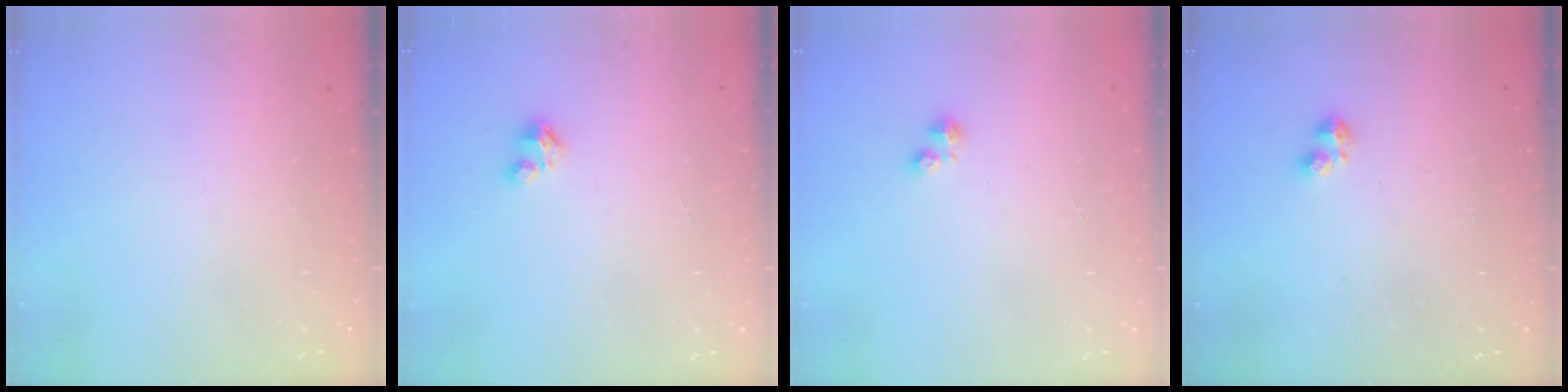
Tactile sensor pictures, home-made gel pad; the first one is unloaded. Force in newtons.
{"total": 1.6, "press": 1.6, "slide": 0.1}
{"total": 1.9, "press": 1.8, "slide": 0.2}
{"total": 2.2, "press": 2.2, "slide": 0.4}